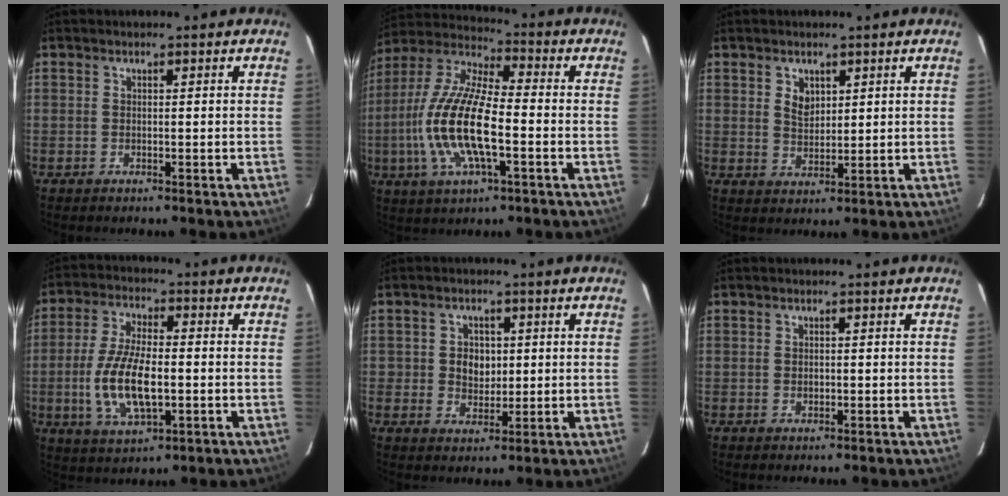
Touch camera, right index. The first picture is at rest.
{"total": 17.6, "force": [-3.7, 5.6, 16.2], "torque": [-0.333, -0.003, -0.078]}
{"total": 3.6, "force": [1.6, 2.6, 2.0], "torque": [-0.032, 0.003, 0.030]}
{"total": 12.9, "force": [-2.3, 5.4, 11.5], "torque": [-0.238, -0.004, -0.038]}
{"total": 4.8, "force": [0.3, 4.2, 2.3], "torque": [-0.040, 0.008, 0.010]}
{"total": 1.1, "force": [-0.1, 0.9, 0.6], "torque": [-0.010, 0.002, -0.001]}